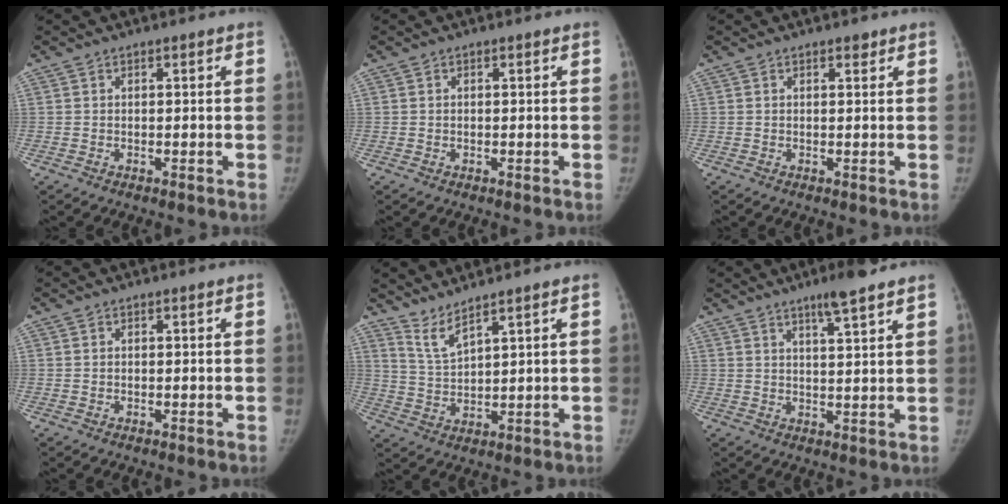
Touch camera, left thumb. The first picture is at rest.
{"total": 0.0}
{"total": 0.9, "force": [0.7, 0.5, 0.4], "torque": [0.003, -0.003, 0.008]}
{"total": 0.0}
{"total": 4.5, "force": [4.0, -0.2, 2.1], "torque": [-0.049, -0.042, 0.094]}
{"total": 6.5, "force": [4.6, 0.5, 4.5], "torque": [-0.071, -0.025, 0.073]}